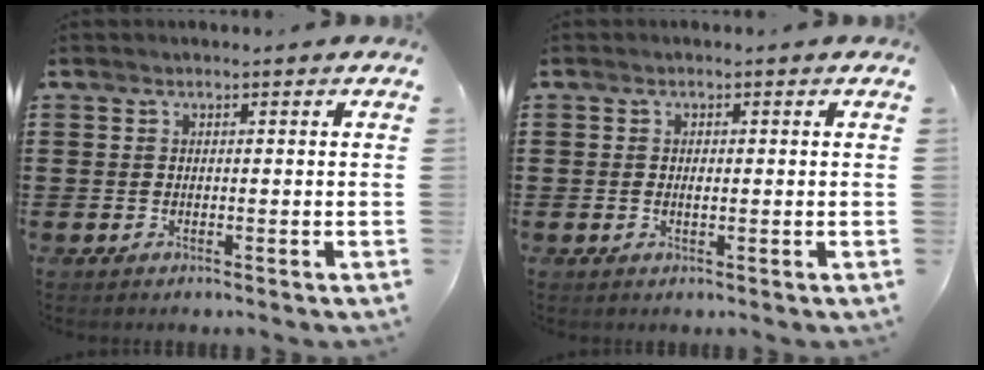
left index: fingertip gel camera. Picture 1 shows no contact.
{"total": 1.0, "force": [0.0, 0.4, 0.9], "torque": [-0.020, 0.000, 0.000]}